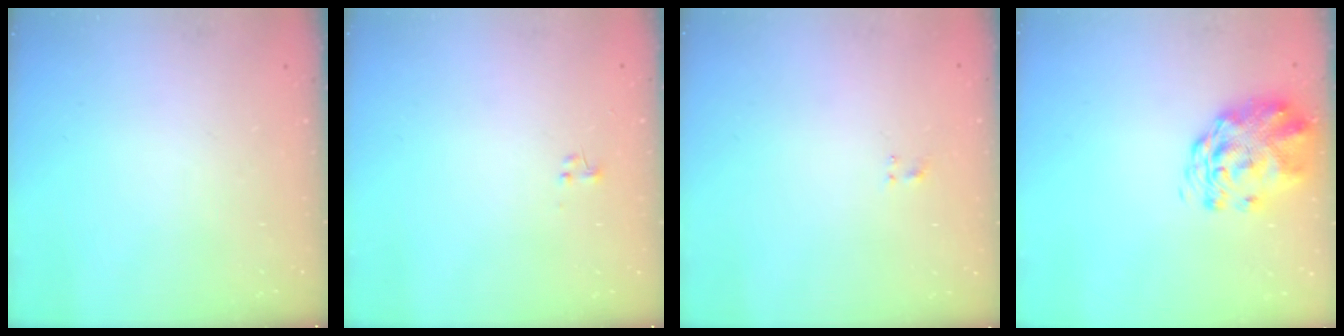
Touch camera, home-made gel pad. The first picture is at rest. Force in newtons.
{"total": 0.6, "press": 0.6, "slide": 0.2}
{"total": 1.0, "press": 0.6, "slide": 0.7}
{"total": 2.9, "press": 2.7, "slide": 1.1}